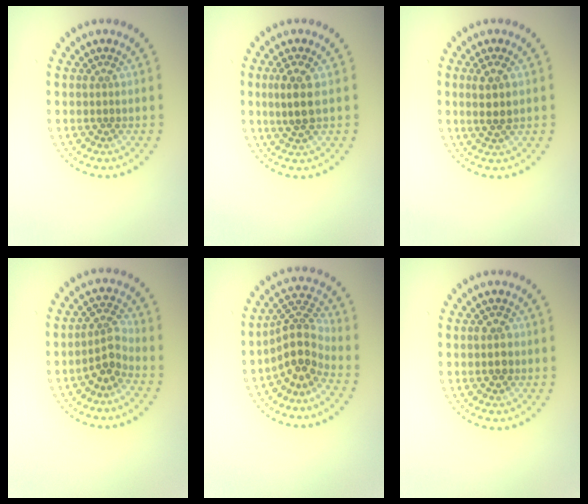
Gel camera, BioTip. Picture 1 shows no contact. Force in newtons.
{"total": 2.7, "press": 2.5, "slide": 0.9}
{"total": 2.3, "press": 2.1, "slide": 0.8}
{"total": 2.8, "press": 2.1, "slide": 1.8}
{"total": 4.1, "press": 2.9, "slide": 2.9}
{"total": 1.7, "press": 1.7, "slide": 0.2}